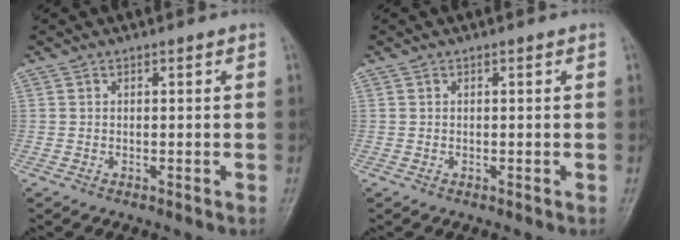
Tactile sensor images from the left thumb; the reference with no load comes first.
{"total": 0.0}